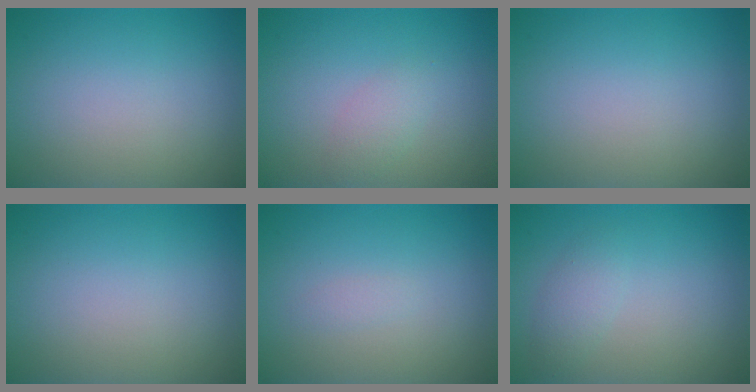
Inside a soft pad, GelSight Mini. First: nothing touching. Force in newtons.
{"total": 1.5, "press": 1.5, "slide": 0.1}
{"total": 0.0}
{"total": 0.0}
{"total": 0.5, "press": 0.5, "slide": 0.0}
{"total": 1.6, "press": 1.6, "slide": 0.0}